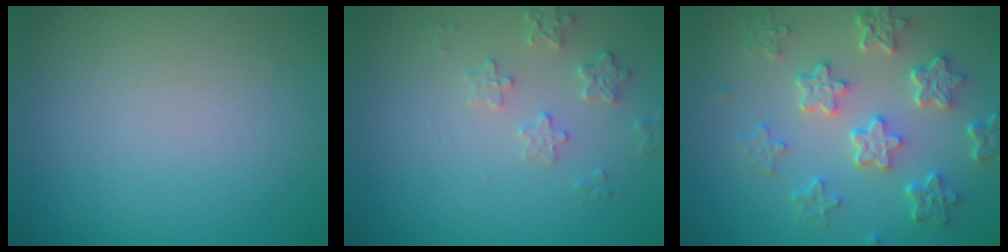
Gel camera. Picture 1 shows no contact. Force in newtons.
{"total": 2.2, "press": 2.1, "slide": 0.4}
{"total": 6.0, "press": 4.5, "slide": 4.0}